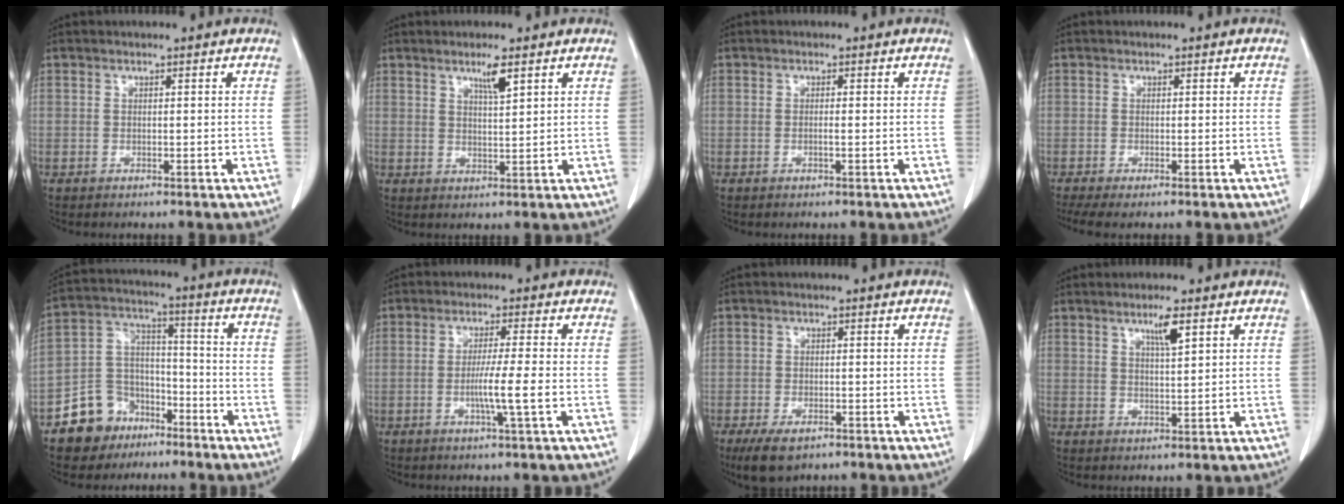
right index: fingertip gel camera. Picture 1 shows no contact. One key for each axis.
{"total": 3.4, "fx": 2.1, "fy": 0.1, "fz": 2.6, "tx": -0.048, "ty": -0.005, "tz": 0.038}
{"total": 0.9, "fx": -0.2, "fy": 0.0, "fz": 0.9, "tx": -0.019, "ty": -0.001, "tz": -0.003}
{"total": 3.8, "fx": -2.8, "fy": 0.7, "fz": 2.5, "tx": -0.048, "ty": -0.008, "tz": -0.049}
{"total": 10.6, "fx": -6.6, "fy": 7.9, "fz": 2.4, "tx": -0.047, "ty": 0.045, "tz": -0.110}
{"total": 5.5, "fx": -1.3, "fy": -0.9, "fz": 5.2, "tx": -0.093, "ty": -0.010, "tz": -0.027}
{"total": 5.3, "fx": -3.5, "fy": 2.3, "fz": 3.2, "tx": -0.056, "ty": -0.007, "tz": -0.053}
{"total": 3.6, "fx": 2.0, "fy": 0.2, "fz": 3.0, "tx": -0.053, "ty": -0.003, "tz": 0.035}